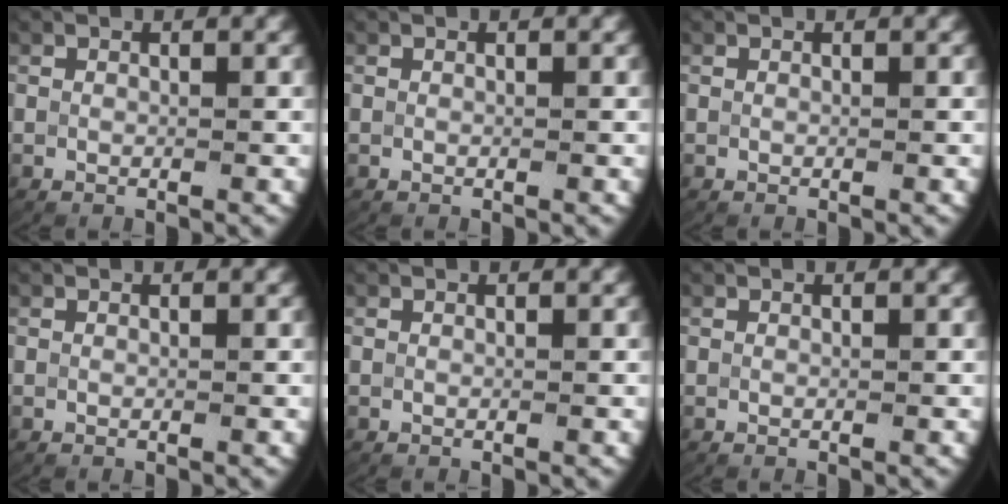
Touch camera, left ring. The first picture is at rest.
{"total": 0.0}
{"total": 0.0}
{"total": 0.0}
{"total": 0.0}
{"total": 0.0}